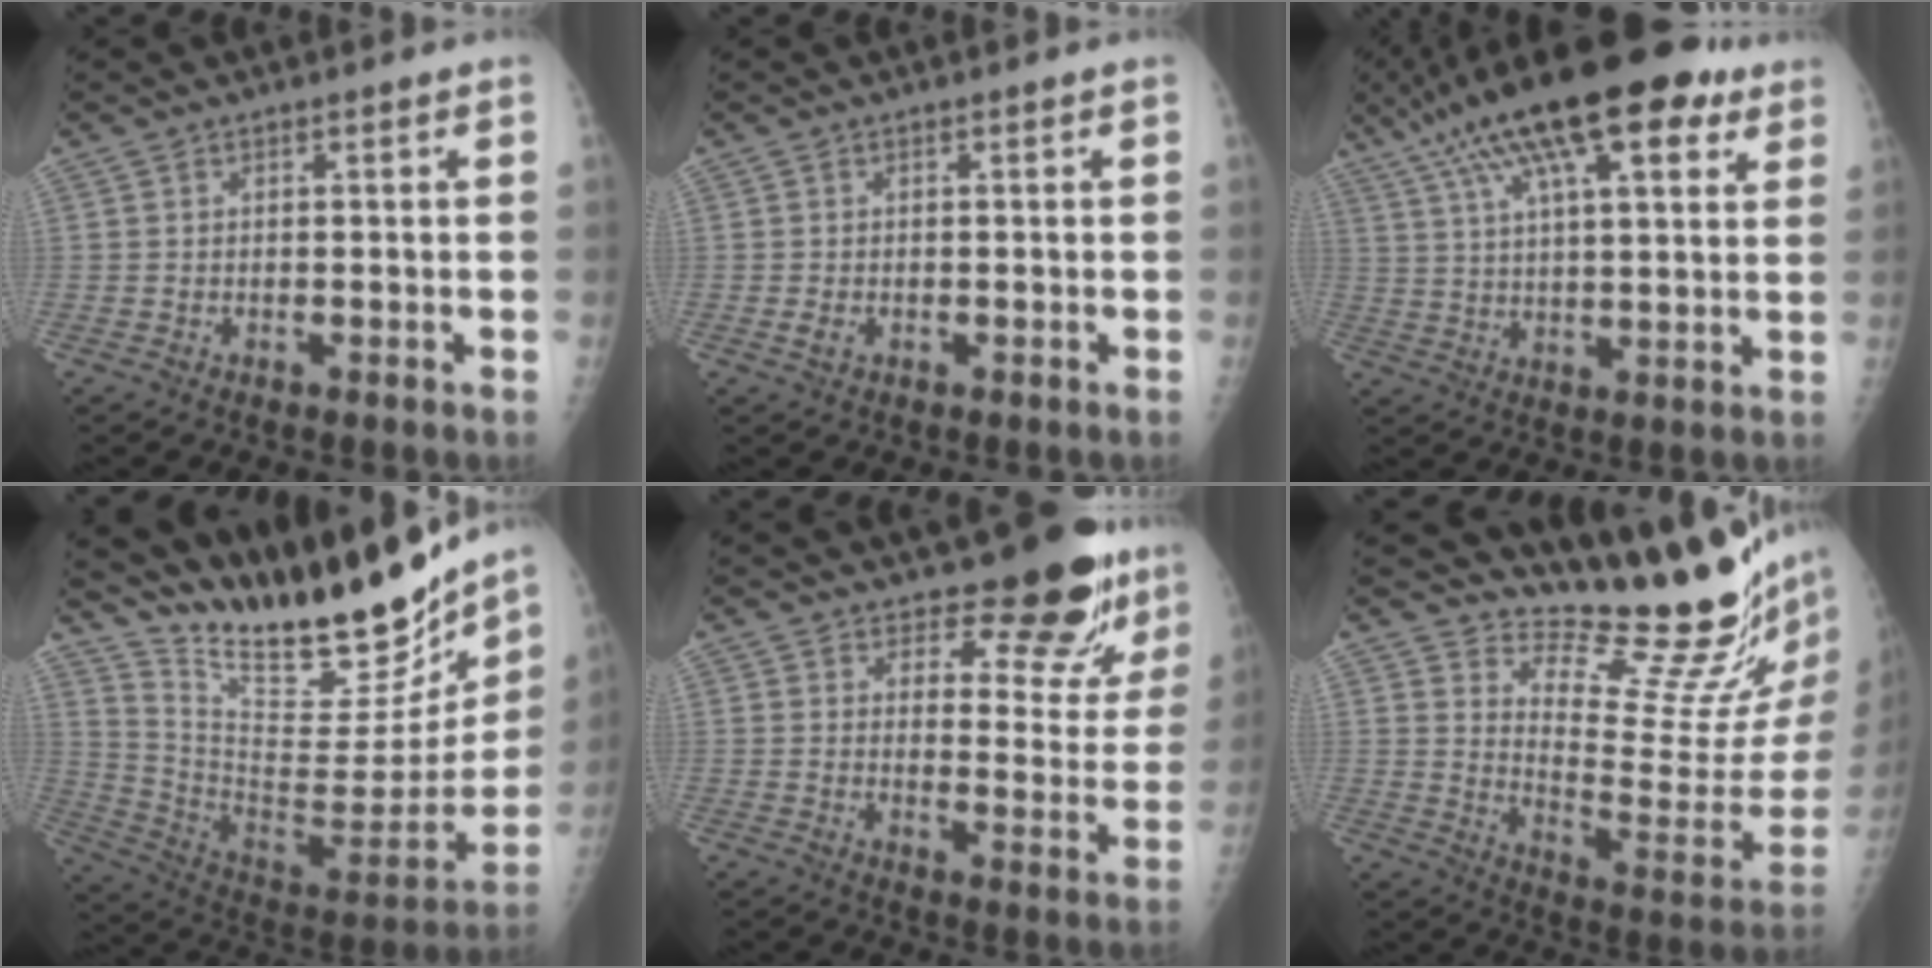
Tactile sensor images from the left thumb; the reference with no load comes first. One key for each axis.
{"total": 1.4, "fx": -0.3, "fy": 1.0, "fz": 1.0, "tx": -0.018, "ty": -0.002, "tz": -0.004}
{"total": 22.4, "fx": 12.7, "fy": 7.5, "fz": 16.8, "tx": -0.271, "ty": 0.002, "tz": 0.204}
{"total": 30.7, "fx": 24.5, "fy": 9.7, "fz": 15.9, "tx": -0.228, "ty": -0.110, "tz": 0.373}
{"total": 14.1, "fx": 11.6, "fy": 5.1, "fz": 6.2, "tx": -0.032, "ty": -0.095, "tz": 0.142}
{"total": 20.6, "fx": 18.1, "fy": 3.1, "fz": 9.4, "tx": -0.098, "ty": -0.190, "tz": 0.252}